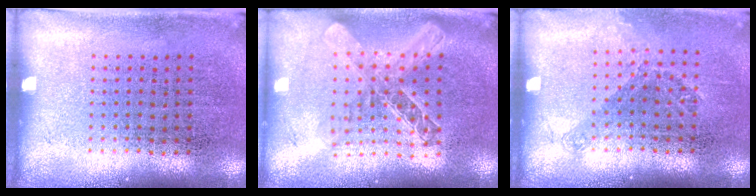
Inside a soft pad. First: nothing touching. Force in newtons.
{"total": 2.1, "press": 1.7, "slide": 1.1}
{"total": 1.2, "press": 0.9, "slide": 0.8}